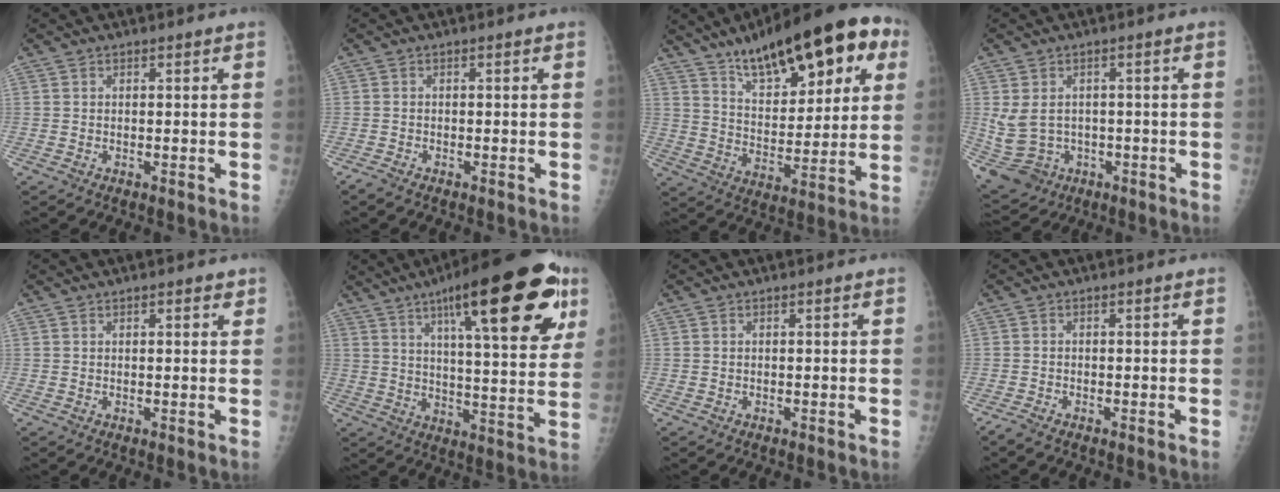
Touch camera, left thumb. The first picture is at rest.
{"total": 1.1, "force": [-1.0, 0.1, 0.3], "torque": [-0.018, -0.004, -0.024]}
{"total": 23.9, "force": [12.8, 9.2, 18.0], "torque": [-0.227, -0.026, 0.201]}
{"total": 8.4, "force": [-0.9, 7.3, 4.1], "torque": [-0.083, 0.010, 0.008]}
{"total": 1.9, "force": [1.2, 0.7, 1.3], "torque": [-0.011, -0.003, 0.013]}
{"total": 26.7, "force": [13.2, 7.0, 22.1], "torque": [-0.296, -0.022, 0.193]}
{"total": 0.0}
{"total": 1.4, "force": [-1.3, 0.0, 0.5], "torque": [-0.023, -0.003, -0.029]}